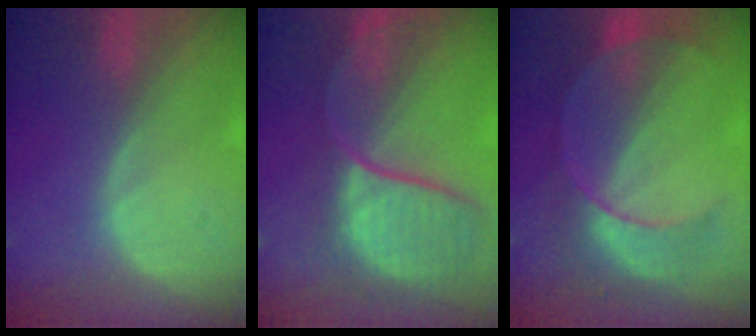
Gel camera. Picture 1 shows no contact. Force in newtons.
{"total": 11.4, "press": 9.7, "slide": 5.9}
{"total": 7.7, "press": 7.7, "slide": 0.7}